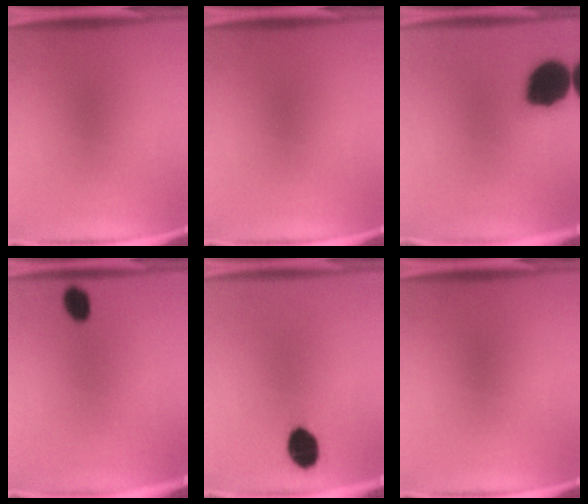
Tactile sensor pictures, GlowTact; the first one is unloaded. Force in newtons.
{"total": 0.0}
{"total": 16.2}
{"total": 2.3}
{"total": 8.4}
{"total": 0.0}